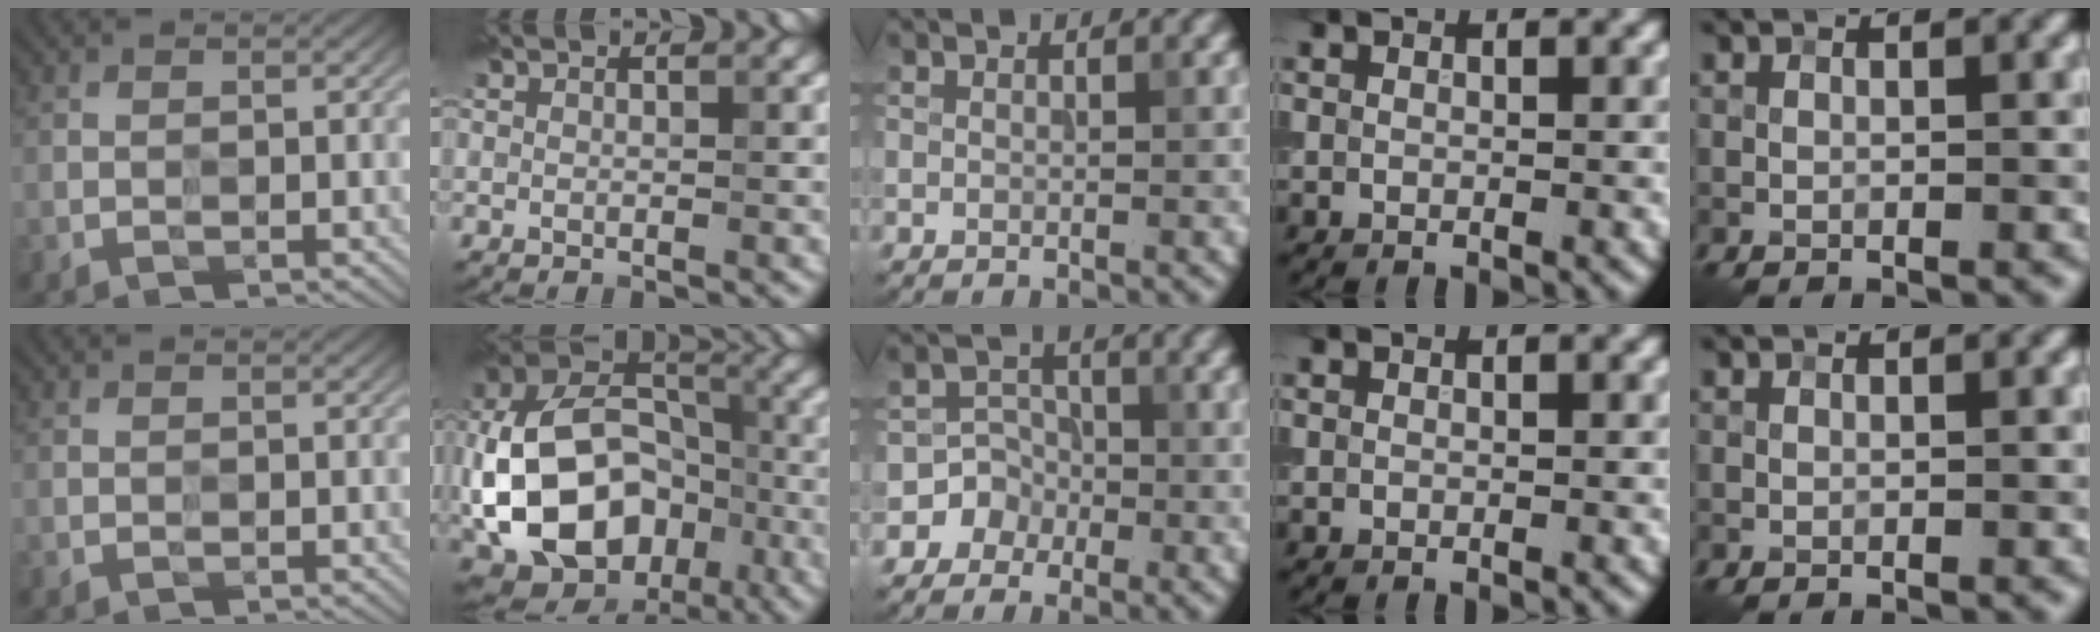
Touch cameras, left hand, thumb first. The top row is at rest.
{"index": {"total": 15.1, "force": [-4.4, 10.6, 9.7], "torque": [-0.187, -0.005, -0.071]}, "middle": {"total": 3.3, "force": [-1.6, 2.9, 0.1], "torque": [0.039, 0.011, -0.038]}}